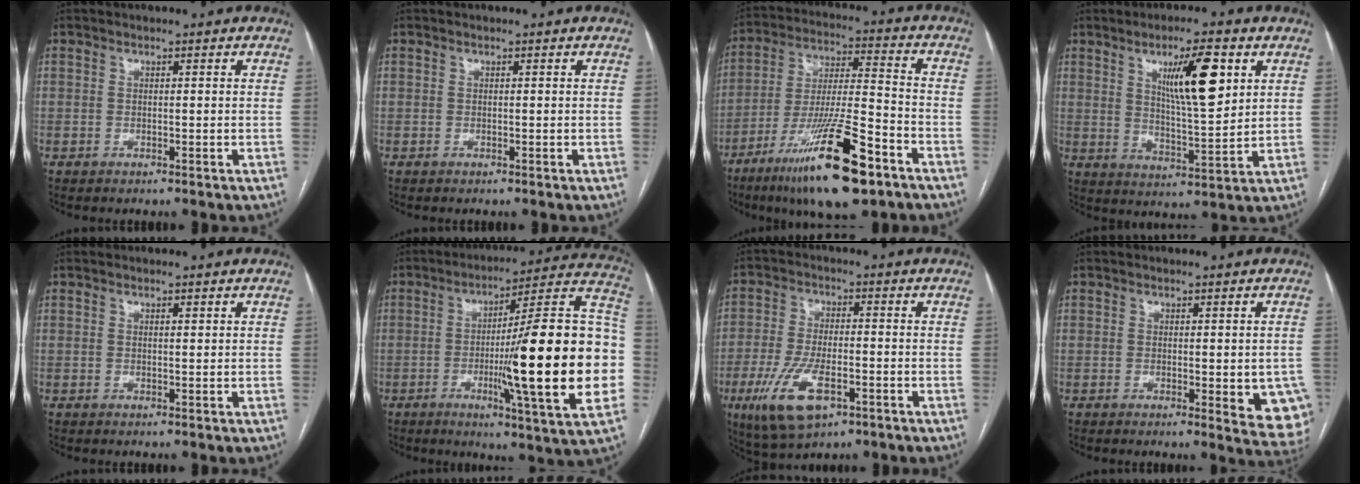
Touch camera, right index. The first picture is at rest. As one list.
[{"total": 0.0}, {"total": 18.8, "force": [-11.2, 2.4, 14.9], "torque": [-0.263, -0.035, -0.194]}, {"total": 11.1, "force": [4.5, 1.8, 10.0], "torque": [-0.166, -0.003, 0.078]}, {"total": 0.6, "force": [0.3, 0.1, 0.5], "torque": [-0.009, -0.001, 0.004]}, {"total": 26.1, "force": [-3.8, 0.8, 25.8], "torque": [-0.303, 0.007, -0.064]}, {"total": 11.0, "force": [-4.8, 4.4, 8.8], "torque": [-0.184, -0.012, -0.080]}, {"total": 8.4, "force": [-1.9, 2.8, 7.7], "torque": [-0.070, -0.013, -0.020]}]